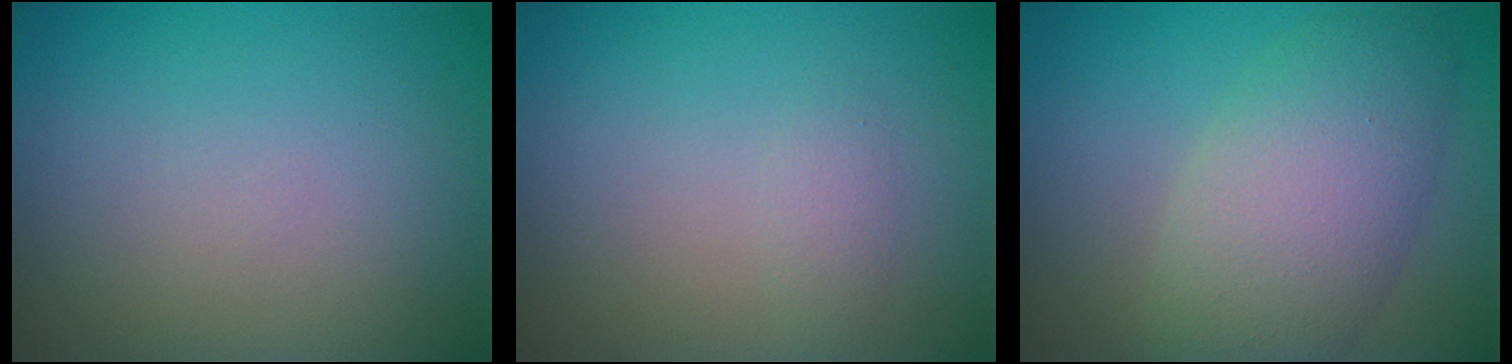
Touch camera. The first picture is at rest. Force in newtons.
{"total": 1.0, "press": 1.0, "slide": 0.0}
{"total": 7.2, "press": 7.2, "slide": 0.5}